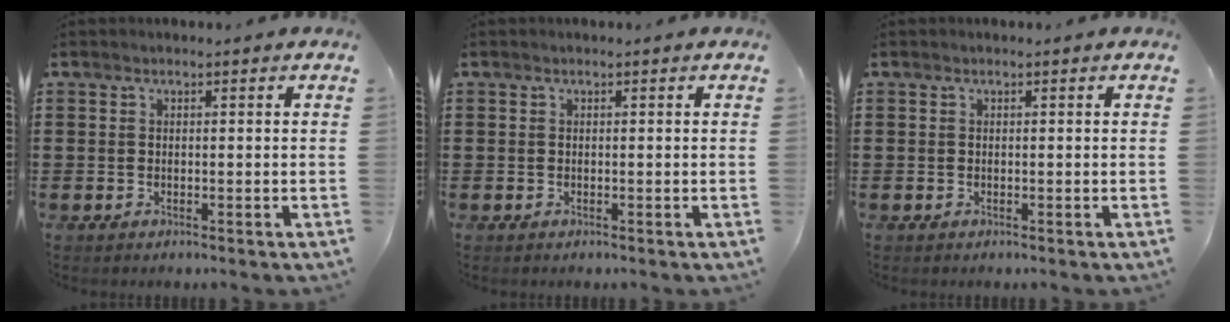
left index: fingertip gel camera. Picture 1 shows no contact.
{"total": 0.0}
{"total": 0.0}